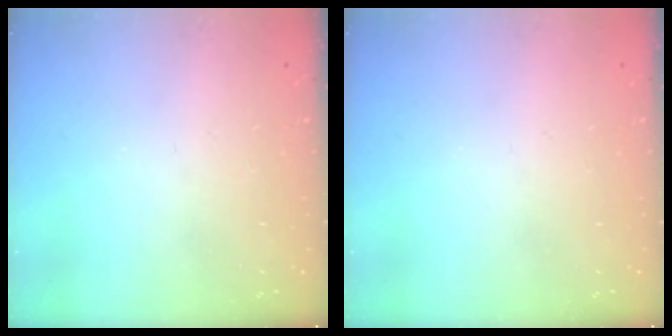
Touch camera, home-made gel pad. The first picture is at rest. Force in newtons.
{"total": 0.0}